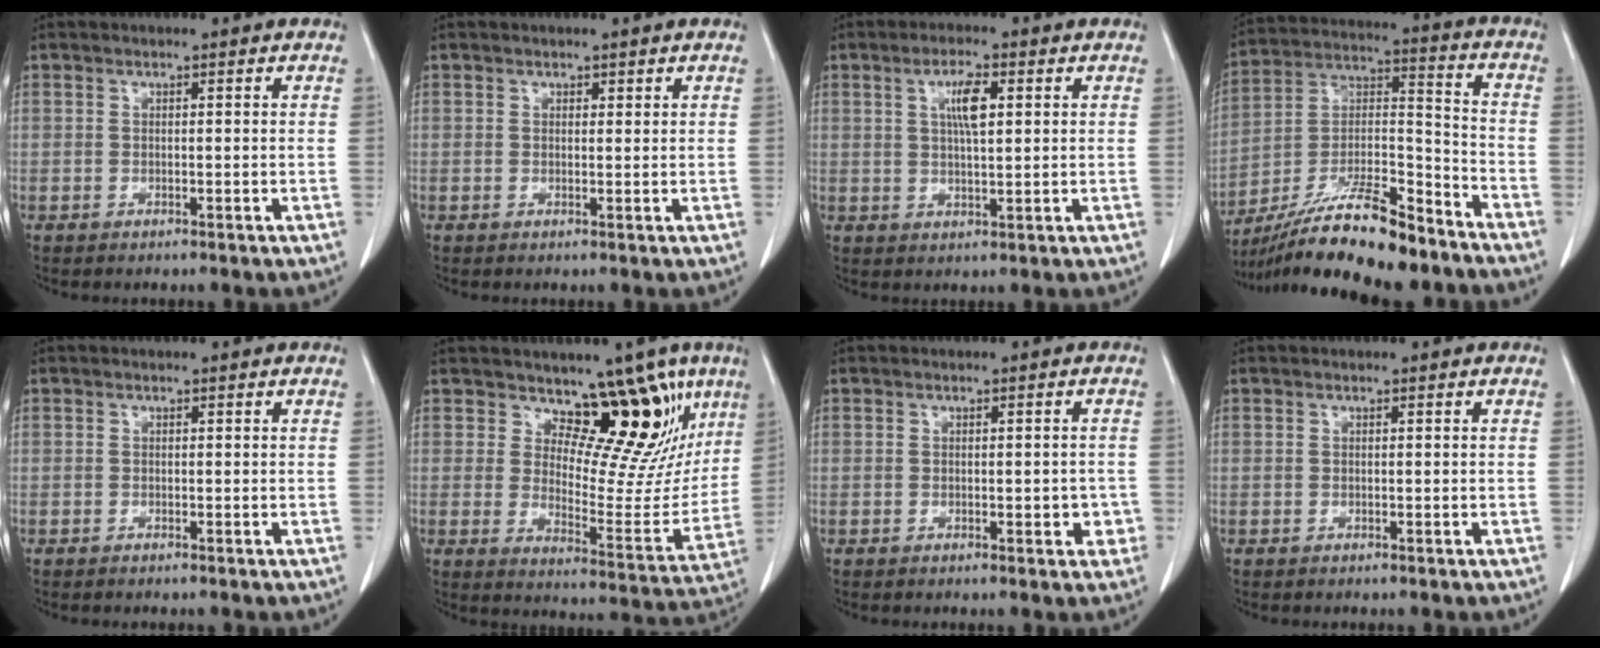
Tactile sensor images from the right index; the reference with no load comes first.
{"total": 0.6, "force": [0.5, 0.4, 0.1], "torque": [0.003, -0.003, 0.004]}
{"total": 4.9, "force": [1.5, 1.0, 4.6], "torque": [-0.085, 0.002, 0.029]}
{"total": 19.3, "force": [-15.7, 3.0, 10.8], "torque": [-0.203, 0.000, -0.279]}
{"total": 0.0}
{"total": 13.3, "force": [8.9, 6.0, 7.9], "torque": [-0.079, -0.018, 0.124]}
{"total": 2.4, "force": [-0.7, 1.2, 2.0], "torque": [-0.013, 0.007, -0.002]}
{"total": 0.0}